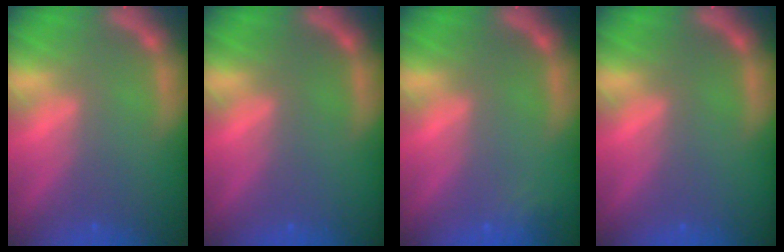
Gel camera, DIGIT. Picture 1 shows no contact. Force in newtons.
{"total": 0.0}
{"total": 1.4}
{"total": 0.0}